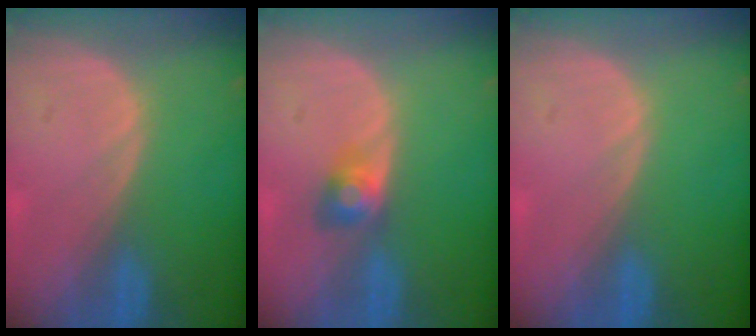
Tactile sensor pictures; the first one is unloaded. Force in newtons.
{"total": 2.9, "press": 2.8, "slide": 0.1}
{"total": 0.0}